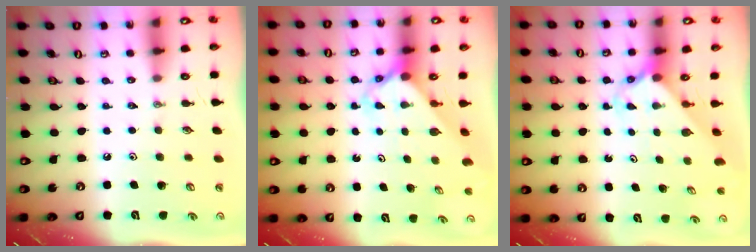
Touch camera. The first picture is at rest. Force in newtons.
{"total": 2.6, "press": 2.6, "slide": 0.1}
{"total": 2.5, "press": 2.5, "slide": 0.3}